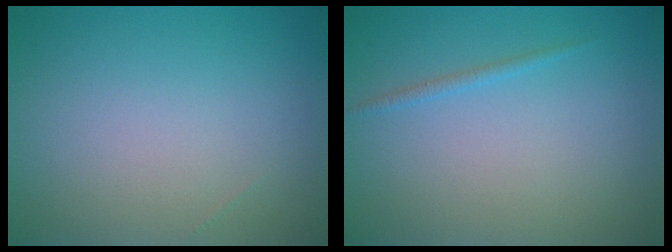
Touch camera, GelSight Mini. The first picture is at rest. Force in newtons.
{"total": 0.7, "press": 0.7, "slide": 0.1}